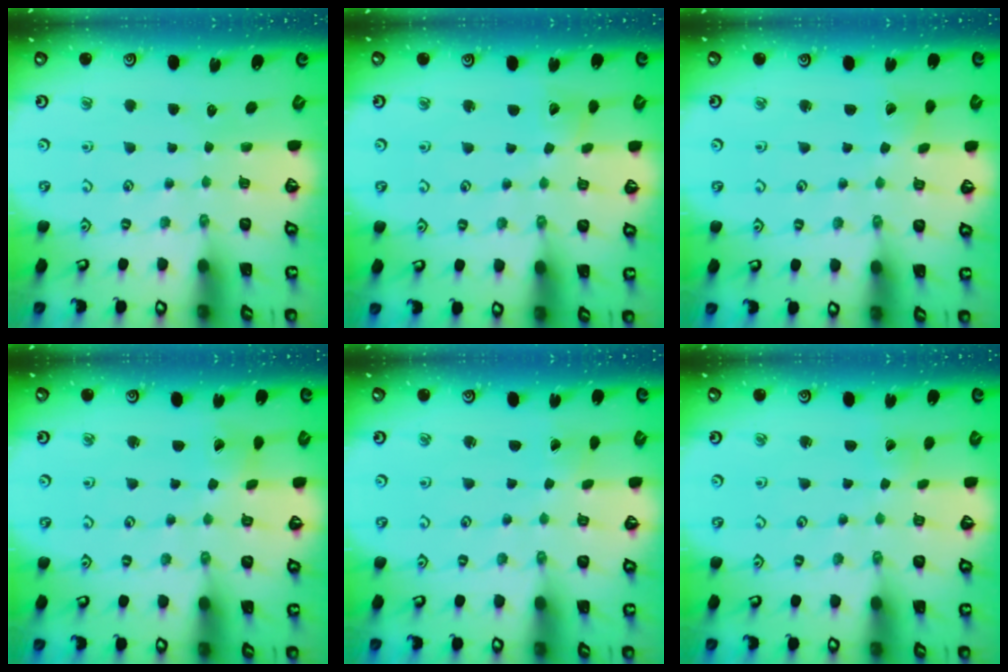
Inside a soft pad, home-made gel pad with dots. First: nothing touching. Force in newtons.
{"total": 4.7, "press": 4.6, "slide": 0.6}
{"total": 2.5, "press": 2.5, "slide": 0.4}
{"total": 2.0, "press": 2.0, "slide": 0.3}
{"total": 0.6, "press": 0.5, "slide": 0.2}
{"total": 0.8, "press": 0.8, "slide": 0.1}